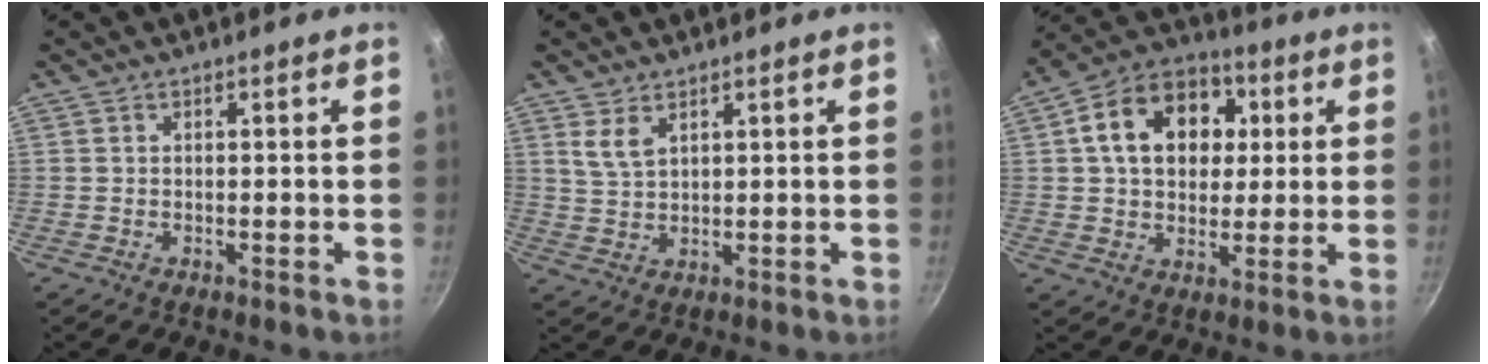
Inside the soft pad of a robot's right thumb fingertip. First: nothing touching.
{"total": 4.0, "force": [2.3, 1.9, 2.6], "torque": [-0.048, -0.014, 0.049]}
{"total": 16.4, "force": [3.9, 12.1, 10.3], "torque": [-0.141, 0.020, 0.049]}